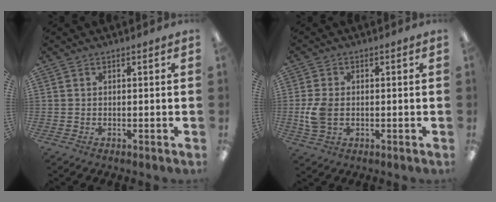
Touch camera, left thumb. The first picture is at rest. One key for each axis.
{"total": 6.2, "fx": -0.6, "fy": 4.2, "fz": 4.5, "tx": -0.094, "ty": -0.003, "tz": -0.014}